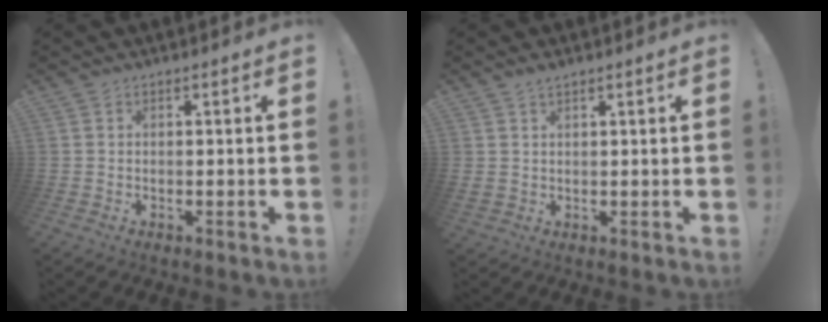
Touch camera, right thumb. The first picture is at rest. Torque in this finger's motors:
{"motor_torque": [-0.04, 0.16, -0.03, 0.02, 0.00]}